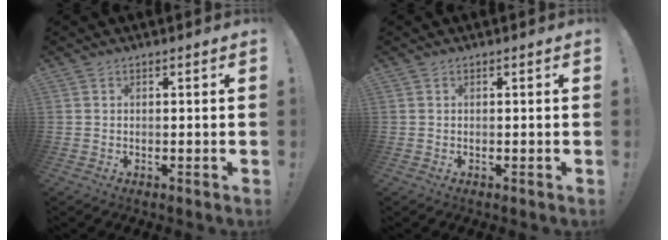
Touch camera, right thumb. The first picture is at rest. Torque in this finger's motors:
{"motor_torque": [0.00, 0.00, 0.00, 0.00, 0.00]}